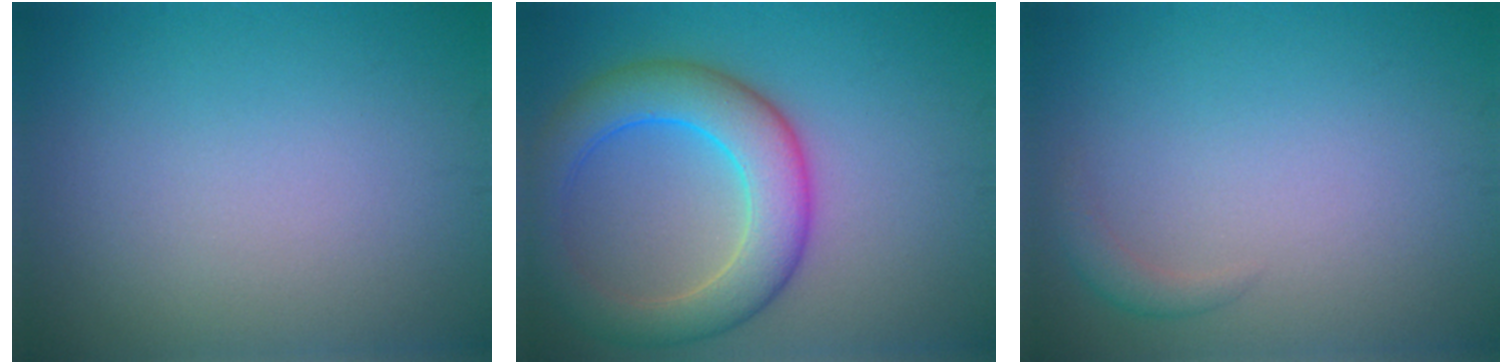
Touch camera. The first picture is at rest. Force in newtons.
{"total": 7.1, "press": 7.1, "slide": 0.2}
{"total": 1.1, "press": 1.1, "slide": 0.1}